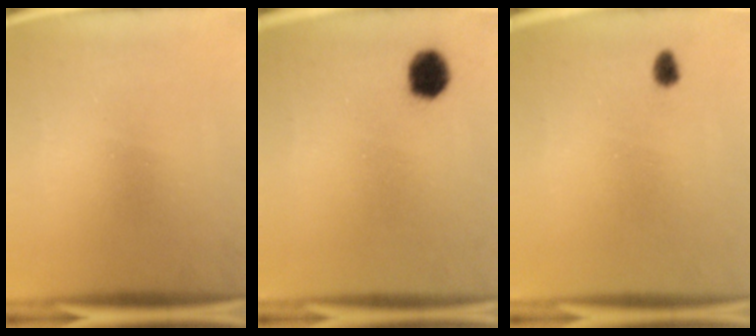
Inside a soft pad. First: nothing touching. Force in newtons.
{"total": 4.1}
{"total": 1.5}